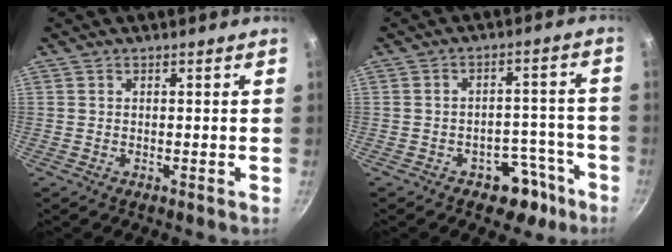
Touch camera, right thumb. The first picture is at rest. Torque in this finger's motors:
{"motor_torque": [2.62, 2.39, 0.68, -0.56, 0.02]}